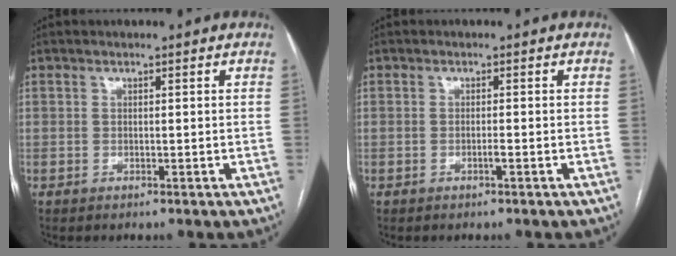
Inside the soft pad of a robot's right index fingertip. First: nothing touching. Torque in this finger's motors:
{"motor_torque": [0.47, 0.28, 0.23, 0.07]}